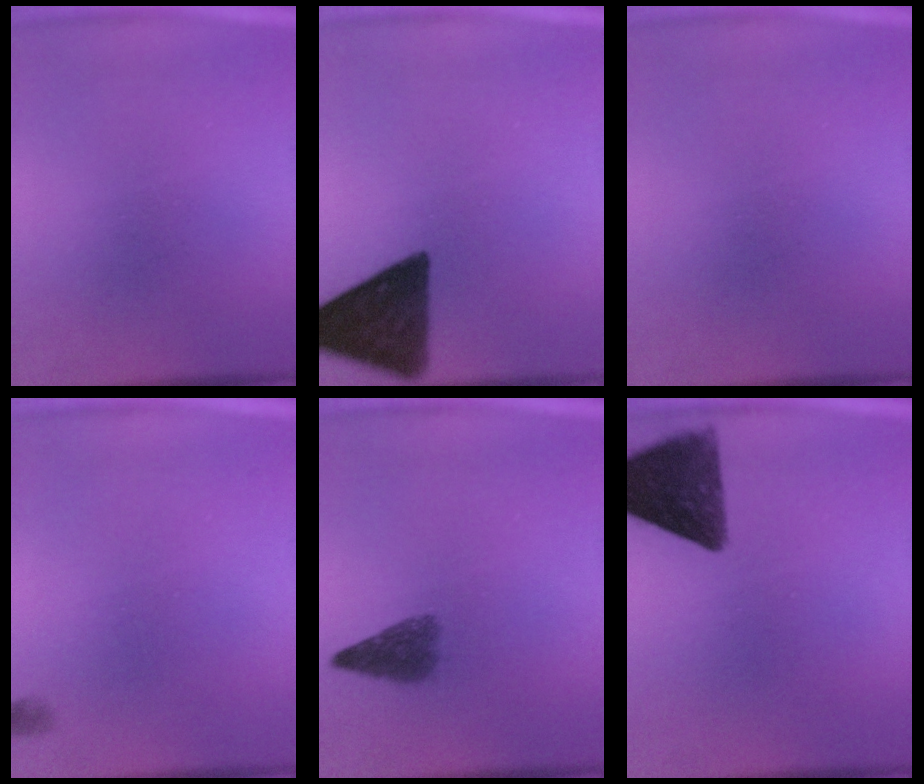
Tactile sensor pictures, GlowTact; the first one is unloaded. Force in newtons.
{"total": 13.6}
{"total": 0.0}
{"total": 0.7}
{"total": 3.3}
{"total": 11.8}